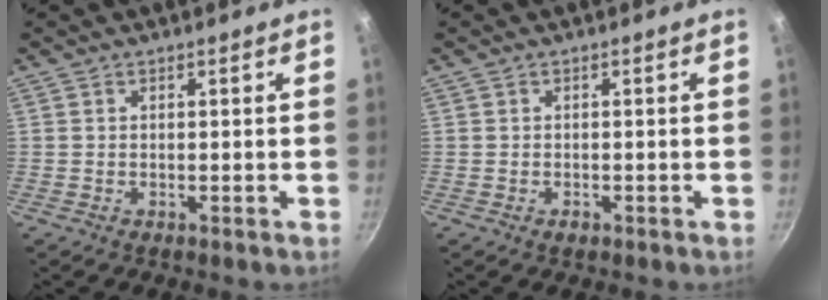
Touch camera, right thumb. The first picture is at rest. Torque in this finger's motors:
{"motor_torque": [-0.29, 0.08, -0.44, 0.27, 0.02]}